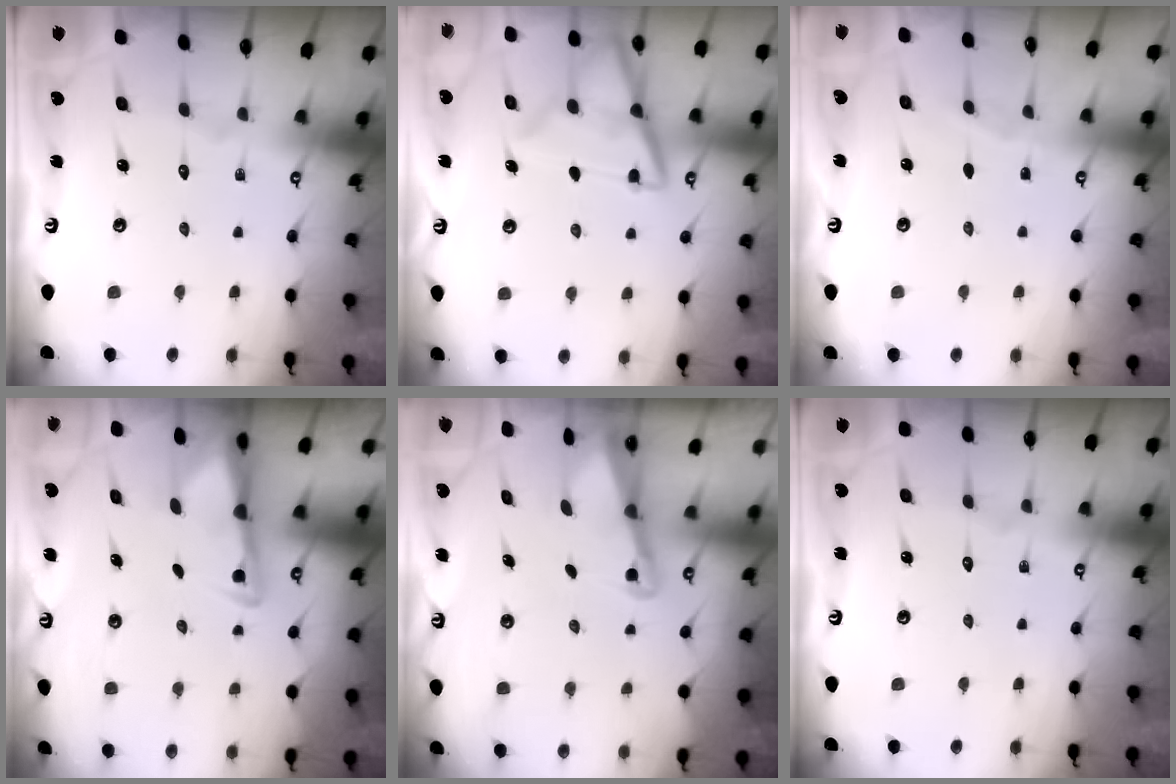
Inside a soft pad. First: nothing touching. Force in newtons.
{"total": 13.9, "press": 13.8, "slide": 1.5}
{"total": 2.5, "press": 2.5, "slide": 0.4}
{"total": 3.0, "press": 2.9, "slide": 0.6}
{"total": 2.1, "press": 2.0, "slide": 0.3}
{"total": 0.0}